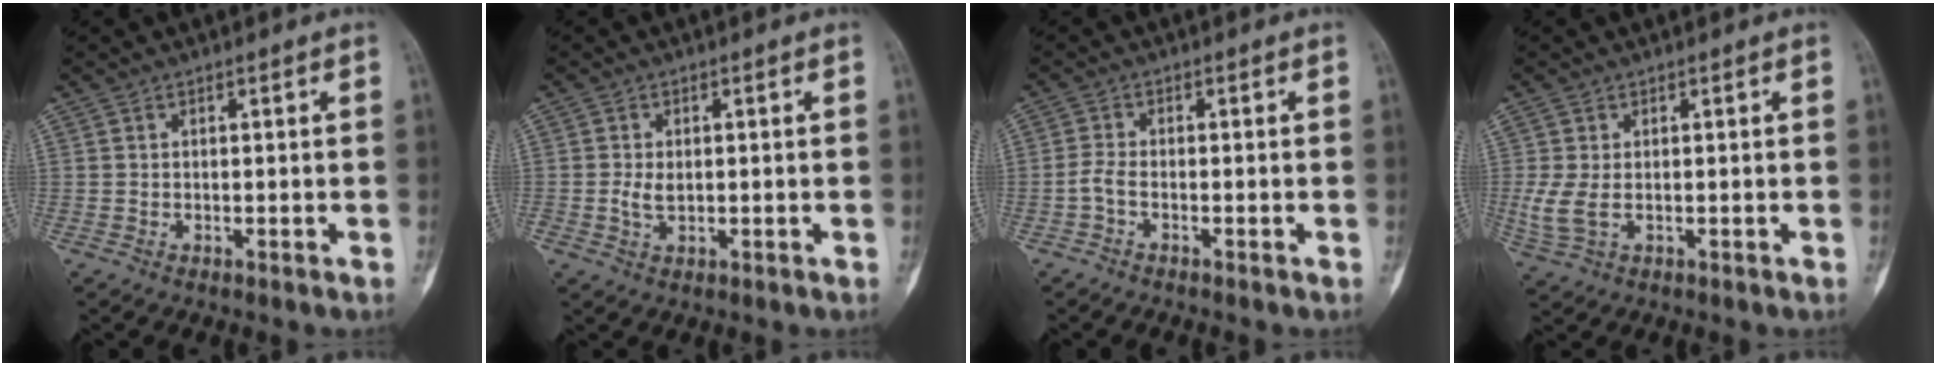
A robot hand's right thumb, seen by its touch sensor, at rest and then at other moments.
{"total": 2.9, "force": [0.0, 1.9, 2.2], "torque": [-0.042, -0.002, 0.003]}
{"total": 2.0, "force": [-1.0, 0.6, 1.6], "torque": [-0.040, 0.003, -0.028]}
{"total": 4.4, "force": [-0.3, 2.5, 3.7], "torque": [-0.110, -0.001, 0.003]}